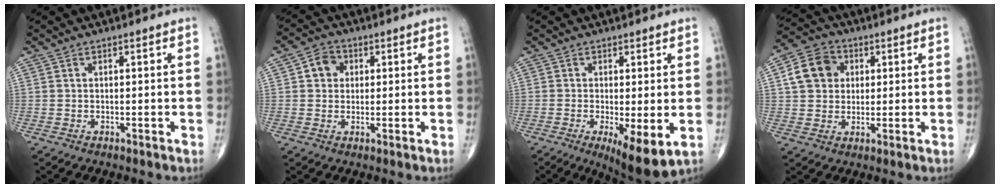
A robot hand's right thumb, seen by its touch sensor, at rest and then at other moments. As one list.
[{"total": 4.6, "force": [1.0, 4.0, 2.1], "torque": [-0.014, 0.005, 0.011]}, {"total": 8.4, "force": [-2.1, 2.4, 7.8], "torque": [-0.126, -0.025, -0.030]}, {"total": 8.9, "force": [1.9, 7.5, 4.5], "torque": [-0.064, 0.007, 0.026]}]